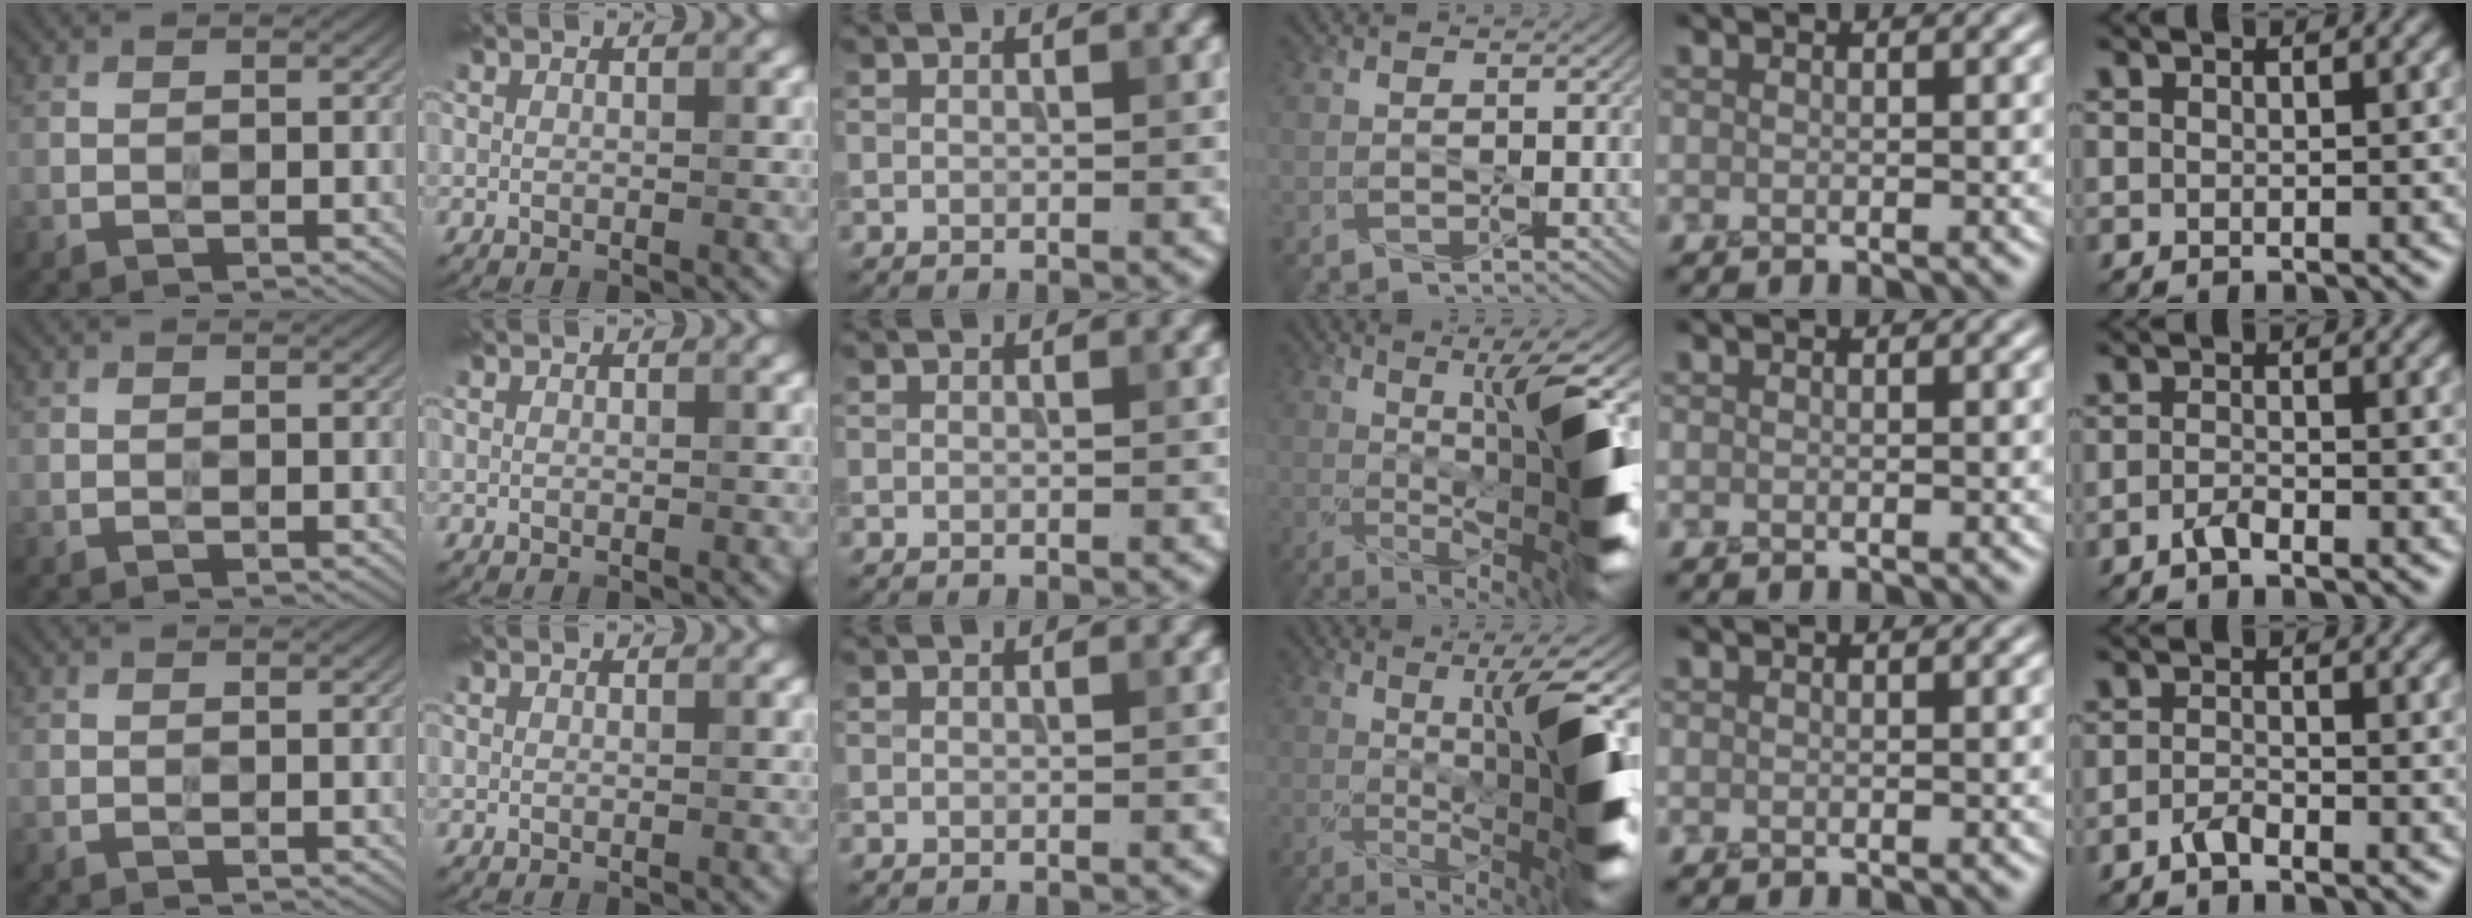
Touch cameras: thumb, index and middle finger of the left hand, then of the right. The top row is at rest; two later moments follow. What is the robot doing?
{"motion": "squeeze", "object": "paper clamp"}